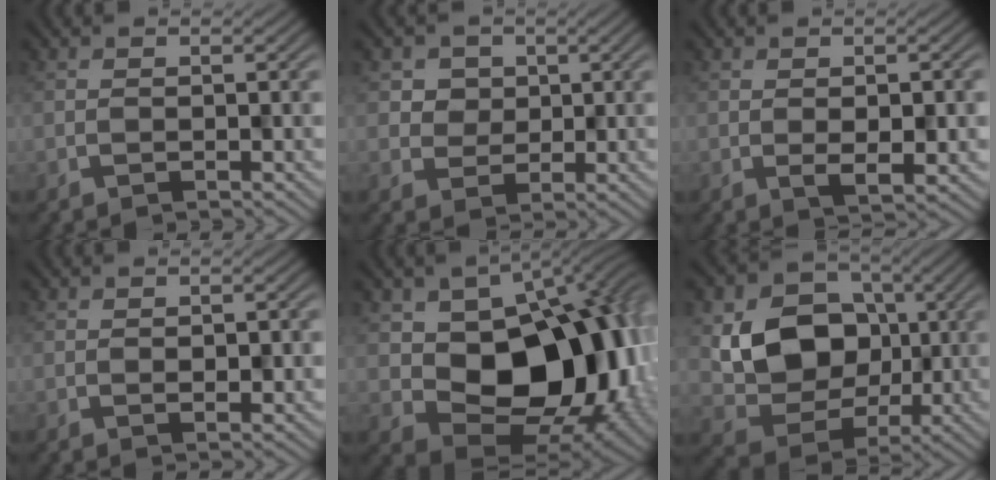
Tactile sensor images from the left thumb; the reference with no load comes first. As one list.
[{"total": 3.9, "force": [2.3, 3.2, 0.1], "torque": [-0.017, -0.009, 0.043]}, {"total": 4.3, "force": [0.0, 1.9, 3.9], "torque": [-0.062, 0.001, 0.005]}, {"total": 3.1, "force": [0.4, 1.8, 2.5], "torque": [-0.025, 0.010, 0.012]}, {"total": 14.9, "force": [1.1, 10.5, 10.6], "torque": [-0.146, -0.017, 0.029]}, {"total": 10.5, "force": [1.2, 8.7, 5.8], "torque": [-0.114, -0.010, 0.014]}]